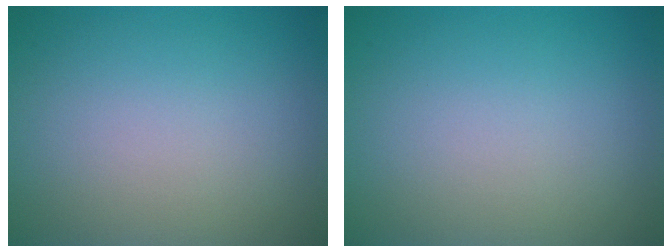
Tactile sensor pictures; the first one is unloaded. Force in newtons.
{"total": 0.0}